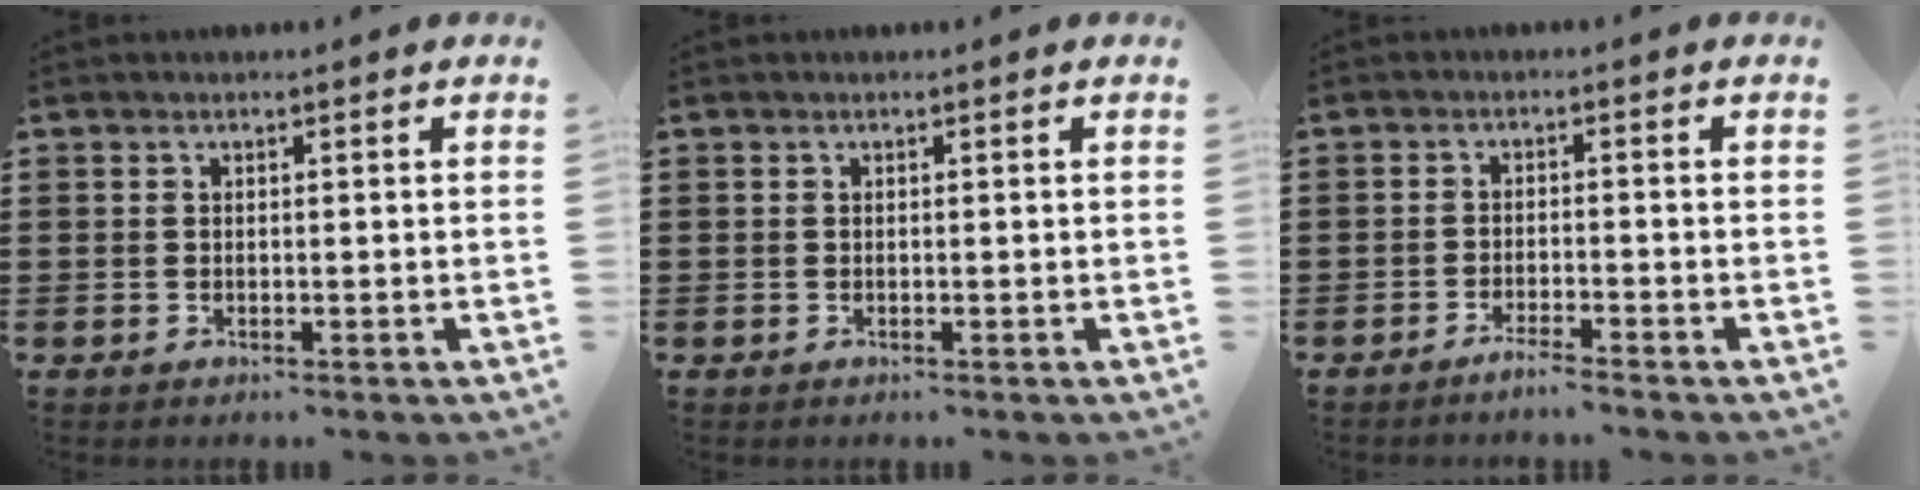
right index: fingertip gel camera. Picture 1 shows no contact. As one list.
[{"total": 0.0}, {"total": 2.2, "force": [-2.0, -0.2, 0.8], "torque": [-0.014, 0.001, -0.037]}]